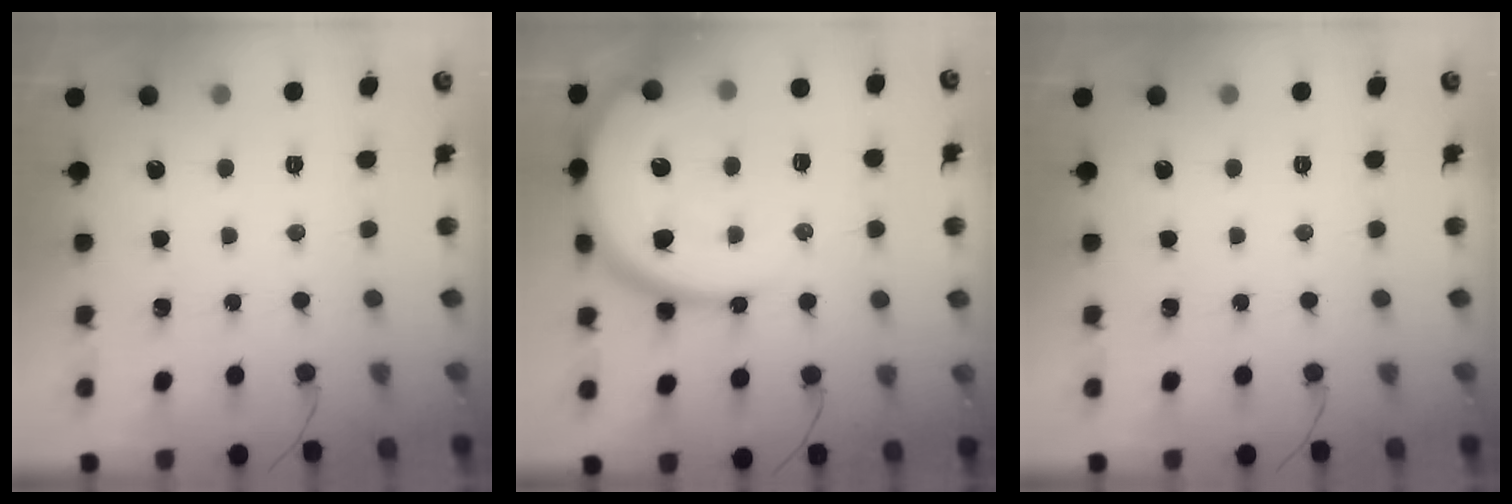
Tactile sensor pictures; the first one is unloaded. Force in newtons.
{"total": 21.8, "press": 21.7, "slide": 2.0}
{"total": 0.0}